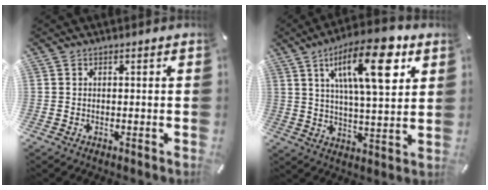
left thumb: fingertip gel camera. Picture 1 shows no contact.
{"total": 18.5, "force": [8.6, 6.3, 15.1], "torque": [-0.243, -0.022, 0.132]}